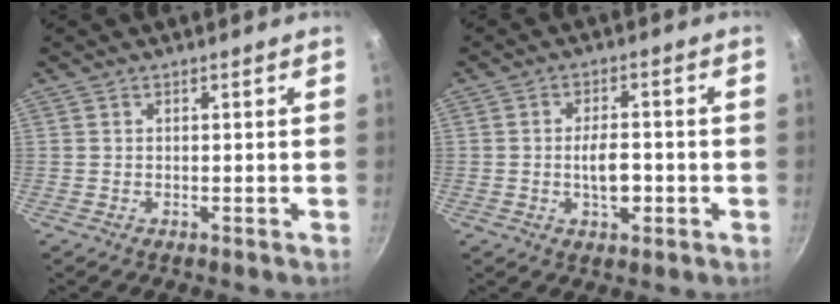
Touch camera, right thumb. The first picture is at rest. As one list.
[{"total": 5.5, "force": [-1.0, 2.9, 4.6], "torque": [-0.067, 0.009, -0.015]}]